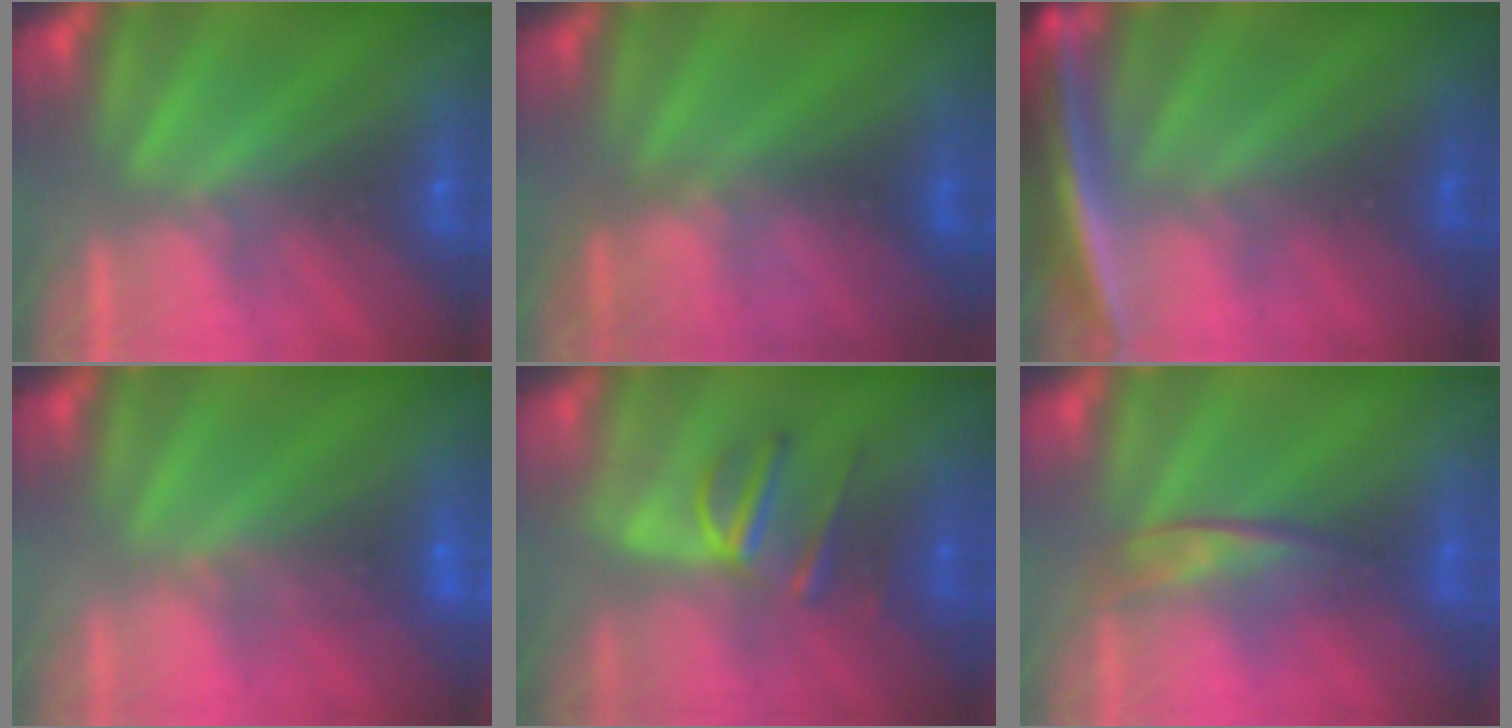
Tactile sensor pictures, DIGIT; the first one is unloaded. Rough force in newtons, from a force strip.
{"total": 2.7}
{"total": 5.7}
{"total": 3.8}
{"total": 2.9}
{"total": 2.2}